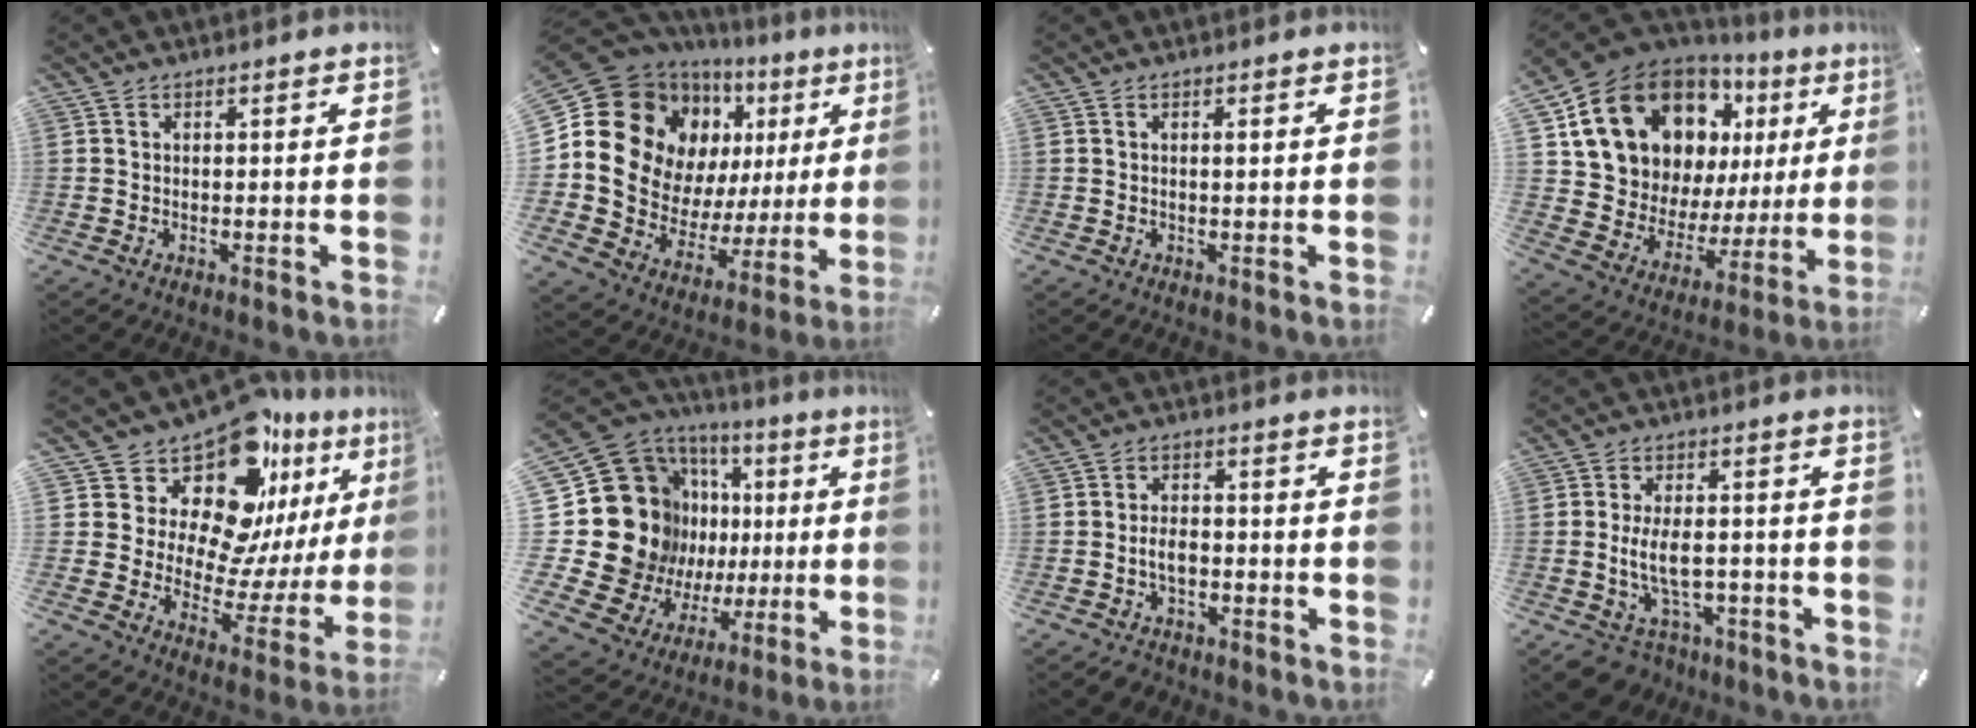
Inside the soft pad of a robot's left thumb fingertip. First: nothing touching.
{"total": 18.9, "force": [7.4, 15.3, 8.4], "torque": [-0.139, -0.061, 0.158]}
{"total": 0.8, "force": [0.2, 0.1, 0.8], "torque": [-0.016, -0.001, 0.003]}
{"total": 20.7, "force": [11.6, 14.1, 9.8], "torque": [-0.172, -0.072, 0.227]}
{"total": 20.0, "force": [14.7, 9.9, 9.3], "torque": [-0.143, -0.132, 0.252]}
{"total": 27.2, "force": [3.0, 21.2, 16.6], "torque": [-0.319, -0.067, 0.108]}
{"total": 4.6, "force": [-1.7, 3.3, 2.7], "torque": [-0.056, 0.010, -0.033]}
{"total": 9.9, "force": [-2.6, 6.9, 6.6], "torque": [-0.127, 0.018, -0.041]}